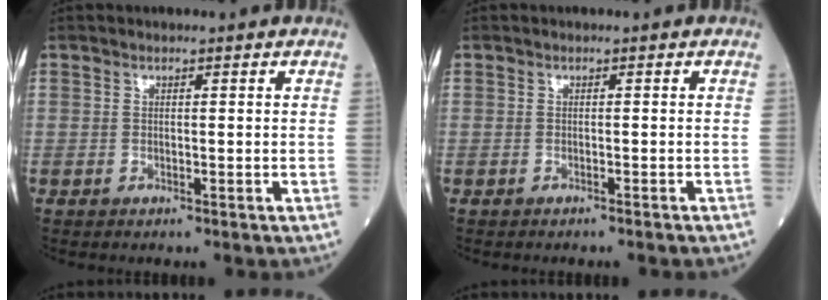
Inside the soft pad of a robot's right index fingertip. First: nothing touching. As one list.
[{"total": 1.3, "force": [-1.2, -0.1, 0.5], "torque": [-0.010, 0.001, -0.014]}]